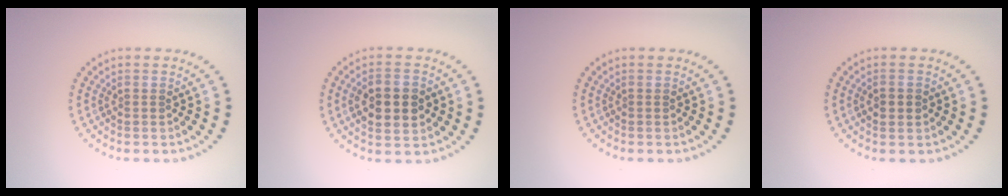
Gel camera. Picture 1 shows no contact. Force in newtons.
{"total": 4.6, "press": 4.6, "slide": 0.1}
{"total": 0.0}
{"total": 1.9, "press": 1.9, "slide": 0.1}